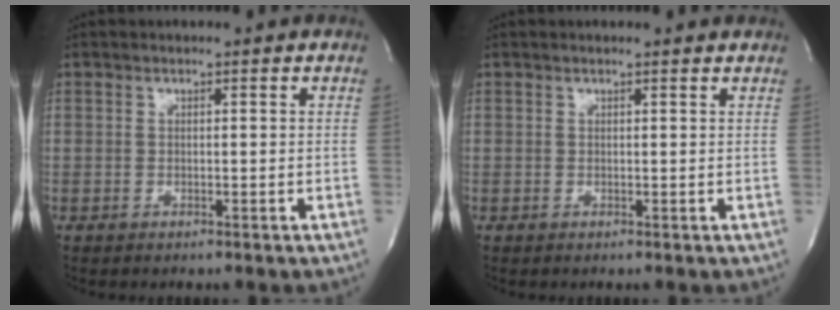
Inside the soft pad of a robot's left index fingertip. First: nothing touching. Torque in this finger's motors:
{"motor_torque": [0.07, -0.21, -0.39, -0.06]}